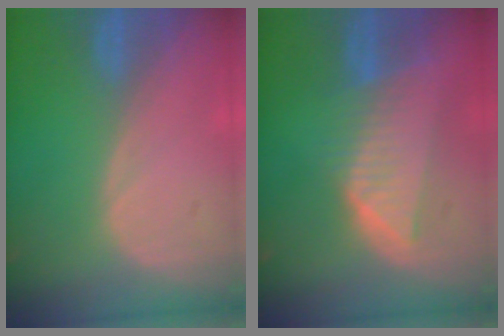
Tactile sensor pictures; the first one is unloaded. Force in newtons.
{"total": 7.5, "press": 6.9, "slide": 2.7}